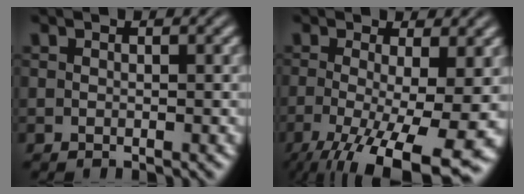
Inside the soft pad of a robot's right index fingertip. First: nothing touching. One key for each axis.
{"total": 8.7, "fx": -4.8, "fy": 2.1, "fz": 7.0, "tx": -0.123, "ty": -0.053, "tz": -0.049}